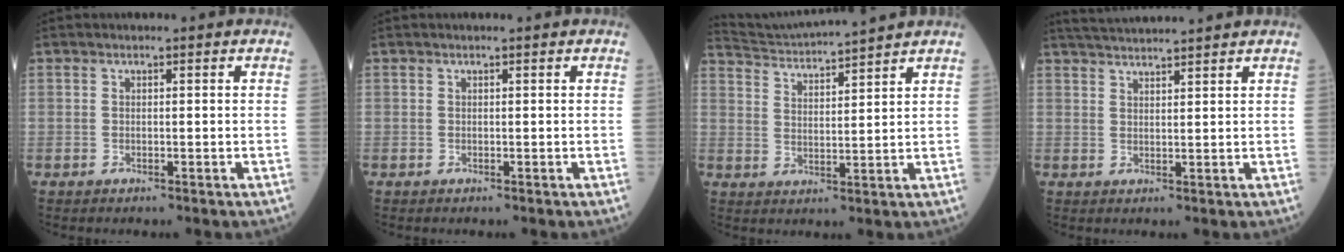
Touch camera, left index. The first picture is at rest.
{"total": 0.0}
{"total": 10.0, "force": [9.5, -1.6, 2.4], "torque": [-0.058, 0.014, 0.163]}
{"total": 7.4, "force": [6.9, -0.8, 2.4], "torque": [-0.046, 0.029, 0.110]}